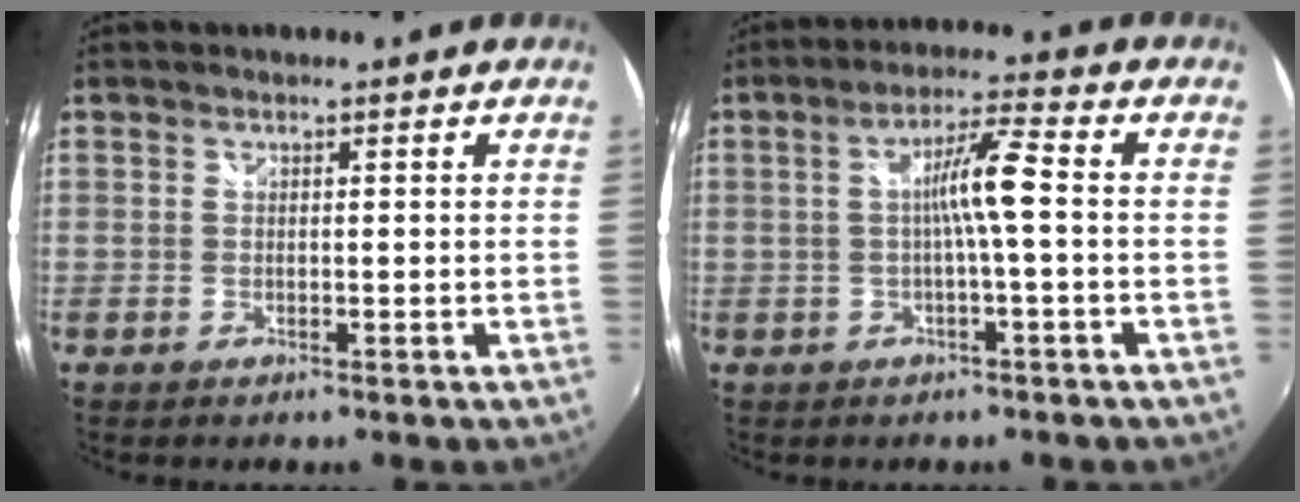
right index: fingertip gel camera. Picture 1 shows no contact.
{"total": 6.3, "force": [-0.6, -0.3, 6.2], "torque": [-0.120, 0.011, -0.008]}